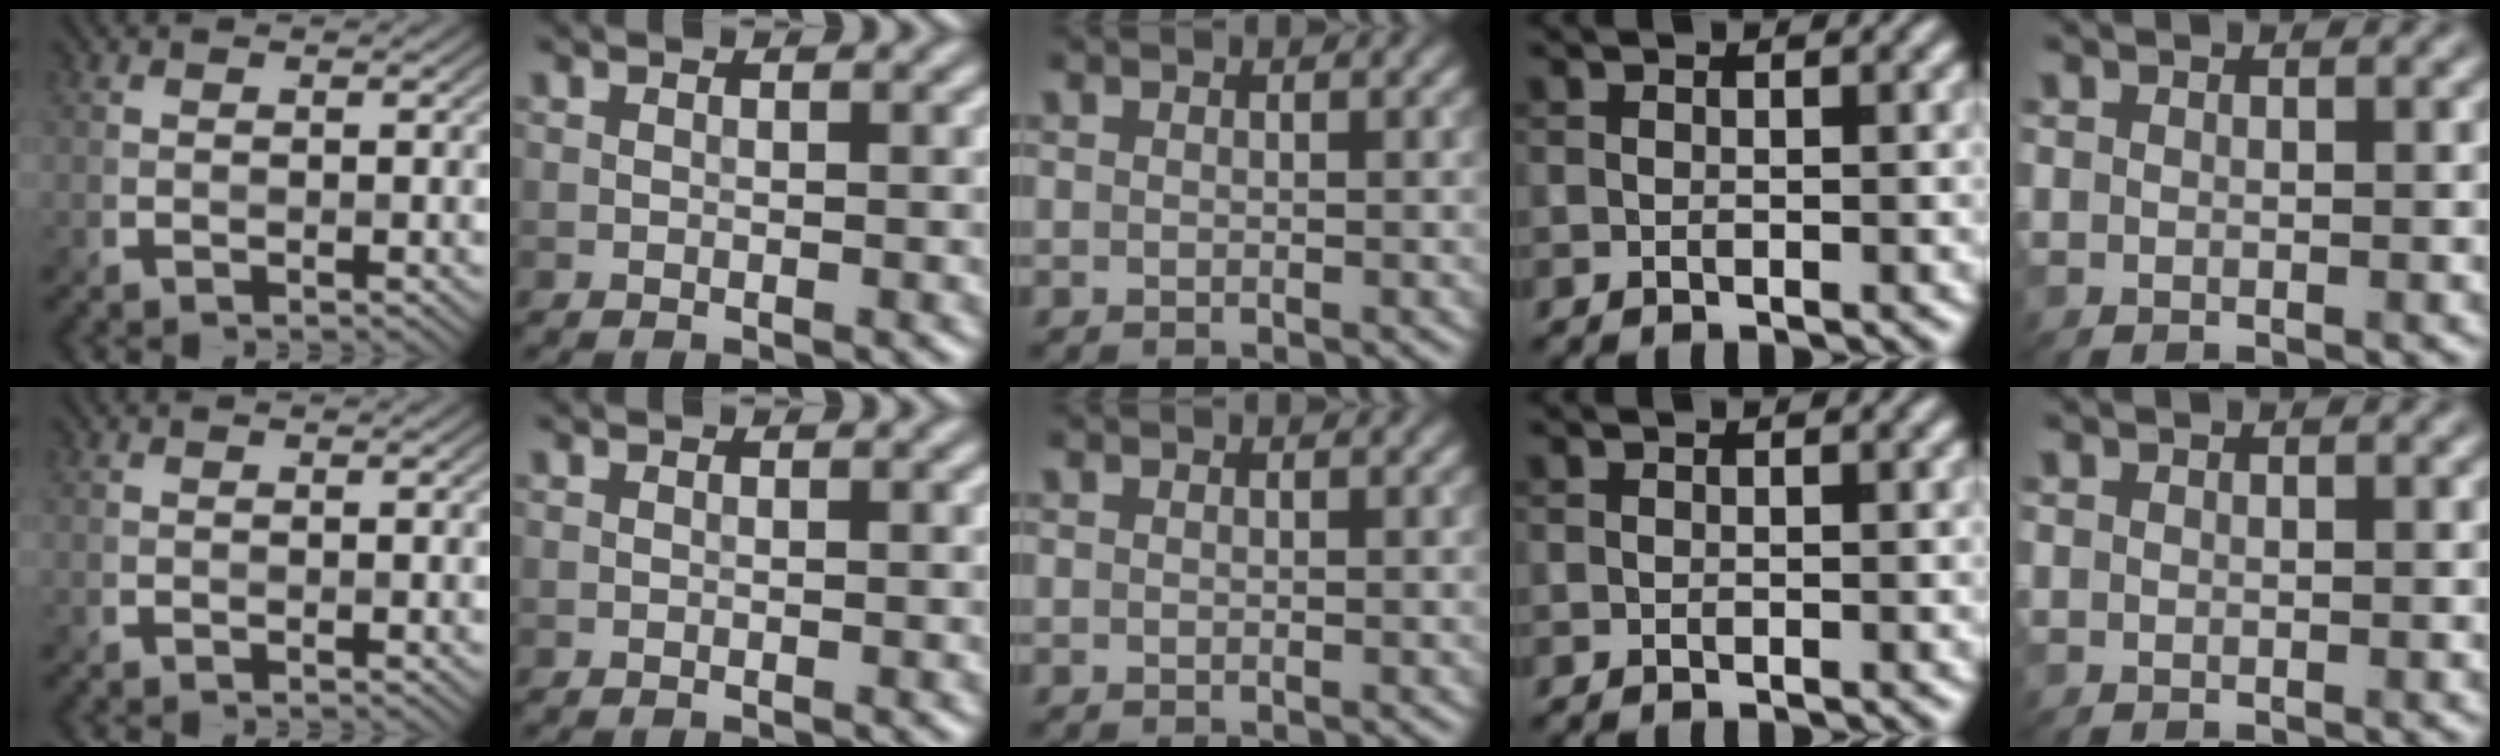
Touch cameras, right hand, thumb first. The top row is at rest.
{}